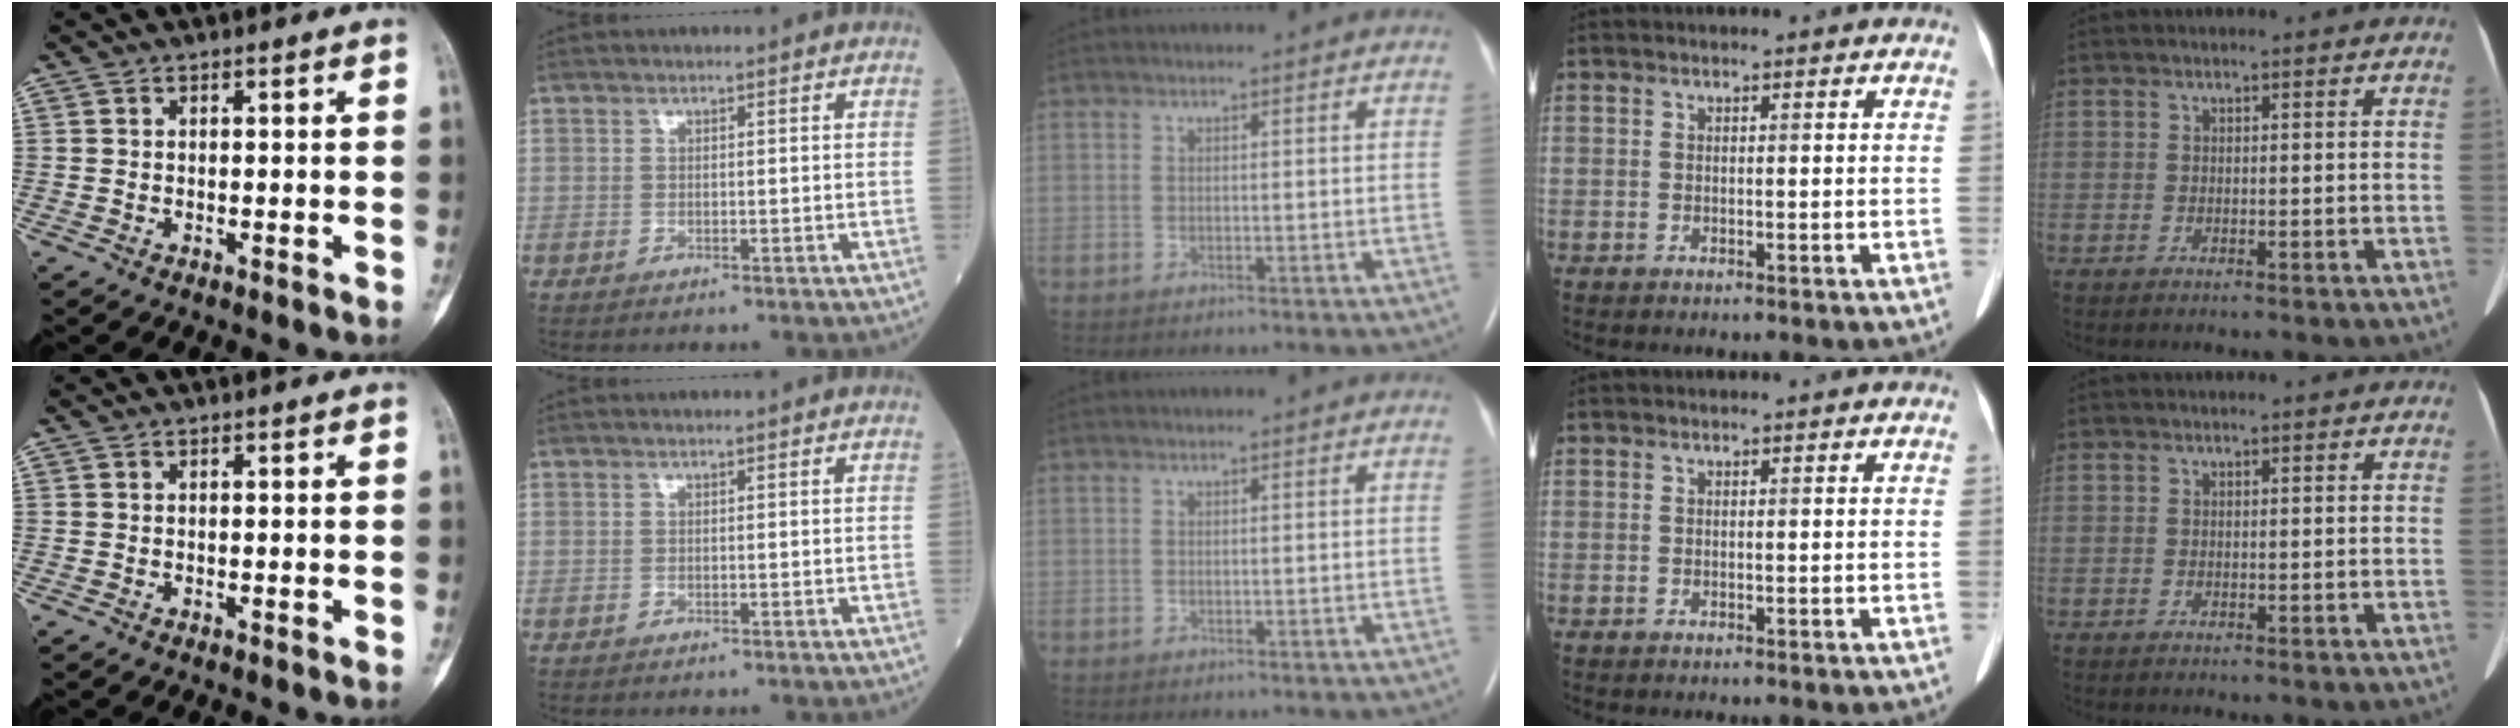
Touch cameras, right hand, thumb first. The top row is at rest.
{}